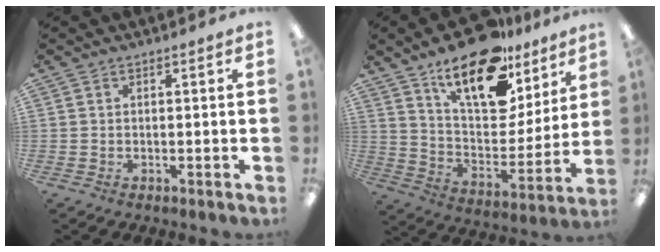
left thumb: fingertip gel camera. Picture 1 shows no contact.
{"total": 20.6, "force": [14.2, 9.3, 11.7], "torque": [-0.191, -0.089, 0.249]}